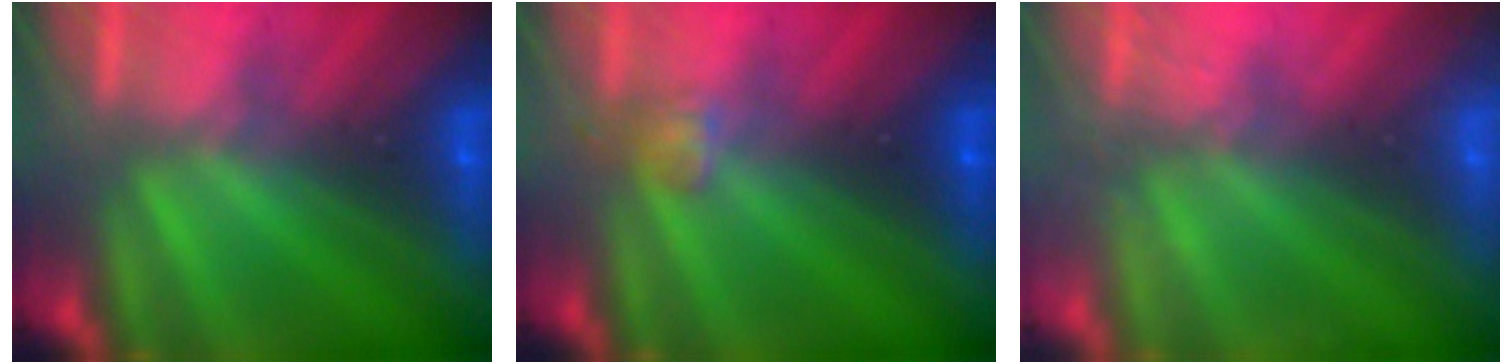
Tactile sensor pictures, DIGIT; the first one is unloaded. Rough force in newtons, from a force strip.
{"total": 3.0}
{"total": 2.7}